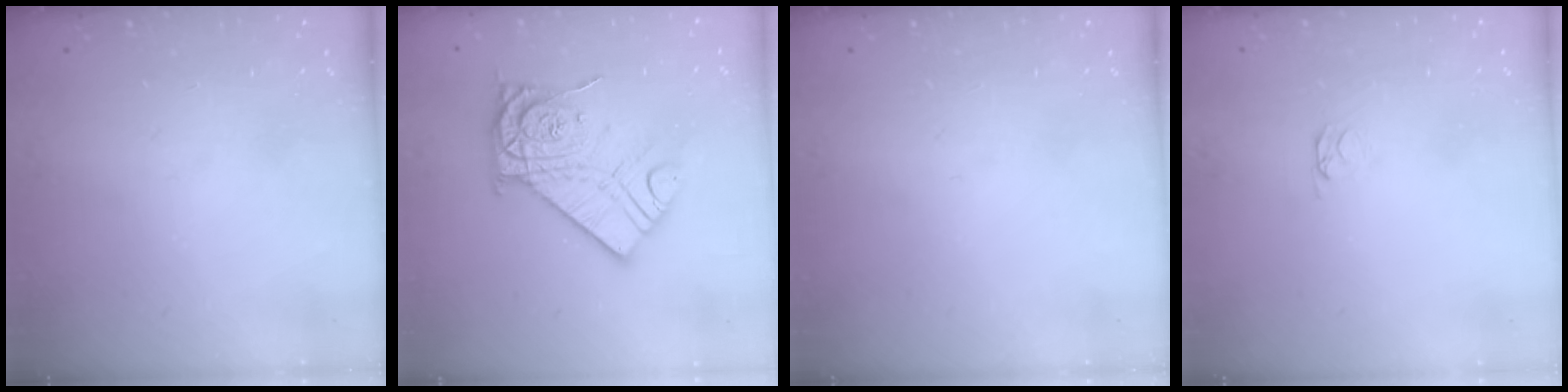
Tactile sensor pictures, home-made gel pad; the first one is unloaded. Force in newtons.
{"total": 14.9, "press": 14.8, "slide": 1.1}
{"total": 0.0}
{"total": 2.1, "press": 2.0, "slide": 0.3}